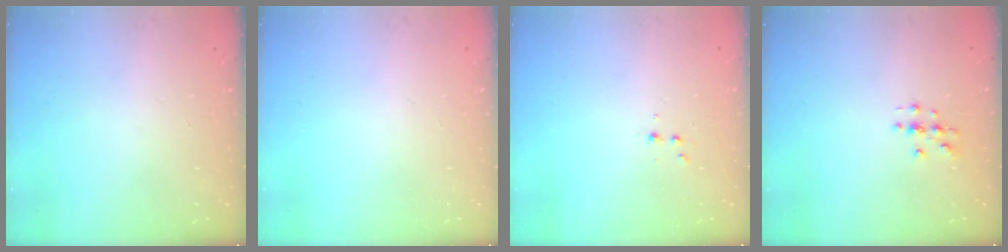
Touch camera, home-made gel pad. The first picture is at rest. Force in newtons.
{"total": 0.0}
{"total": 3.2, "press": 3.1, "slide": 1.0}
{"total": 2.7, "press": 2.7, "slide": 0.3}